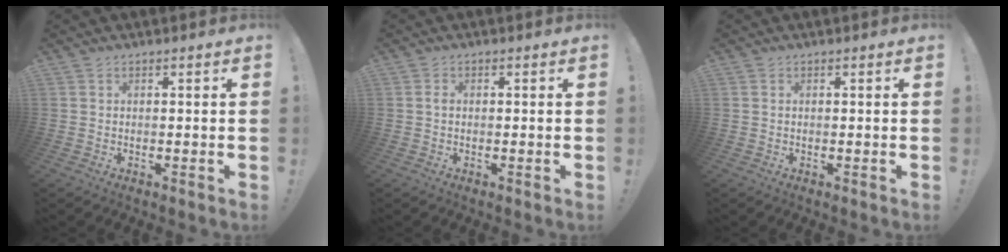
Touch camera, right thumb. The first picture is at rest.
{"total": 1.1, "force": [-0.2, 0.6, 0.9], "torque": [-0.018, 0.005, -0.004]}
{"total": 0.0}